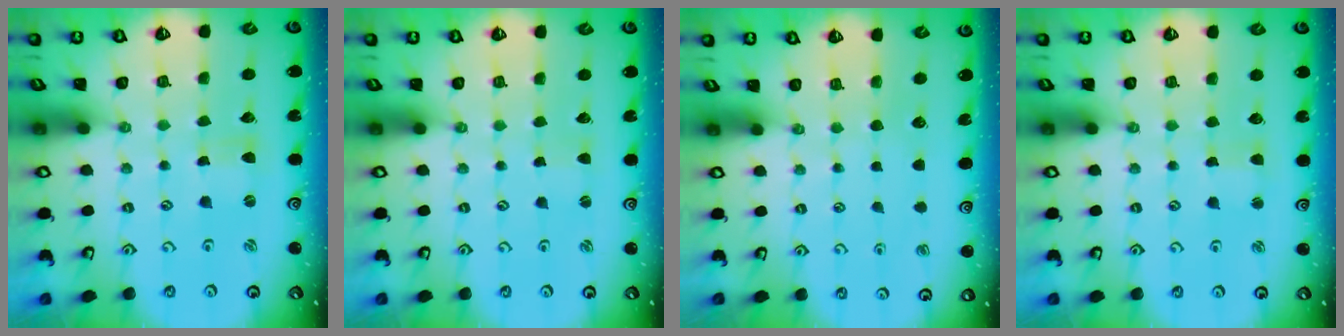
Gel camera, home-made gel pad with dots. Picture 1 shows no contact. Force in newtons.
{"total": 0.8, "press": 0.8, "slide": 0.1}
{"total": 0.0}
{"total": 2.1, "press": 2.0, "slide": 0.3}